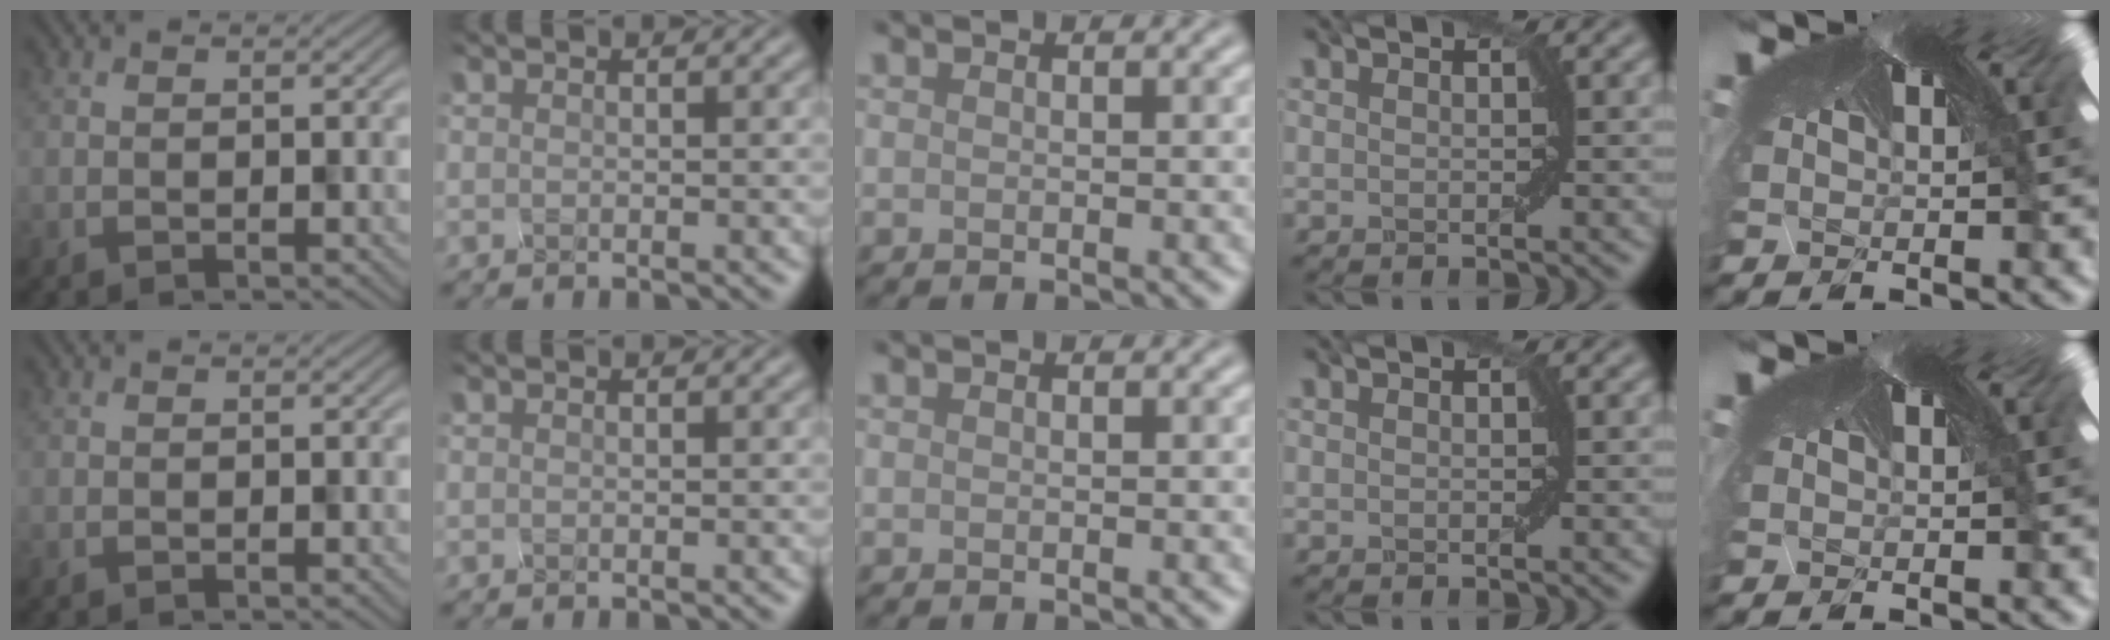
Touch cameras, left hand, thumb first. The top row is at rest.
{}